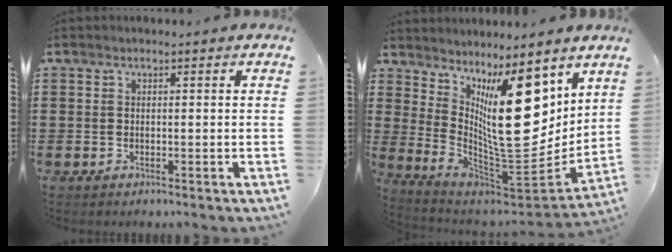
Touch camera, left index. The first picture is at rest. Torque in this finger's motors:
{"motor_torque": [2.14, 0.00, 1.05, 0.21]}